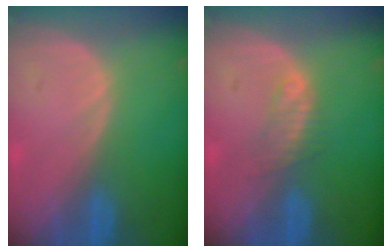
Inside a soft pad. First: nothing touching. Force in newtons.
{"total": 2.3, "press": 2.3, "slide": 0.2}